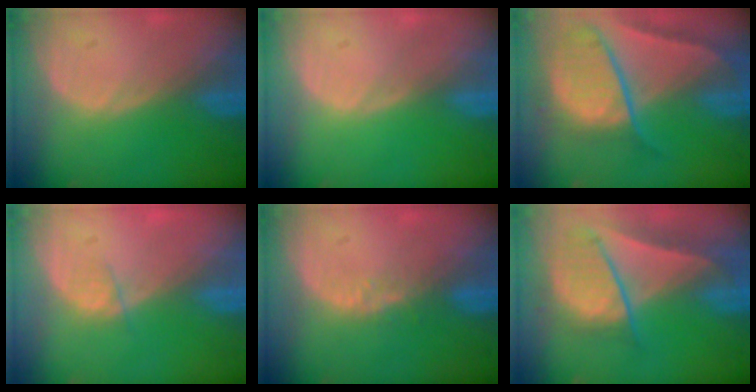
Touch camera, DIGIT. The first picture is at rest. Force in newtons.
{"total": 0.0}
{"total": 10.6, "press": 8.9, "slide": 5.7}
{"total": 1.4, "press": 1.3, "slide": 0.6}
{"total": 2.8, "press": 2.1, "slide": 1.8}
{"total": 8.9, "press": 7.9, "slide": 4.2}